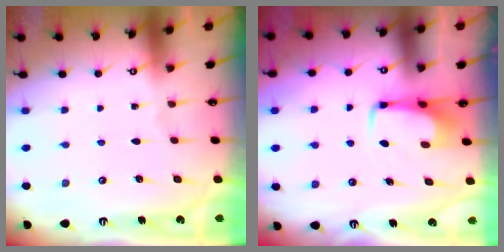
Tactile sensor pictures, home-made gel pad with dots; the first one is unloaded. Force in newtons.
{"total": 4.0, "press": 4.0, "slide": 0.3}